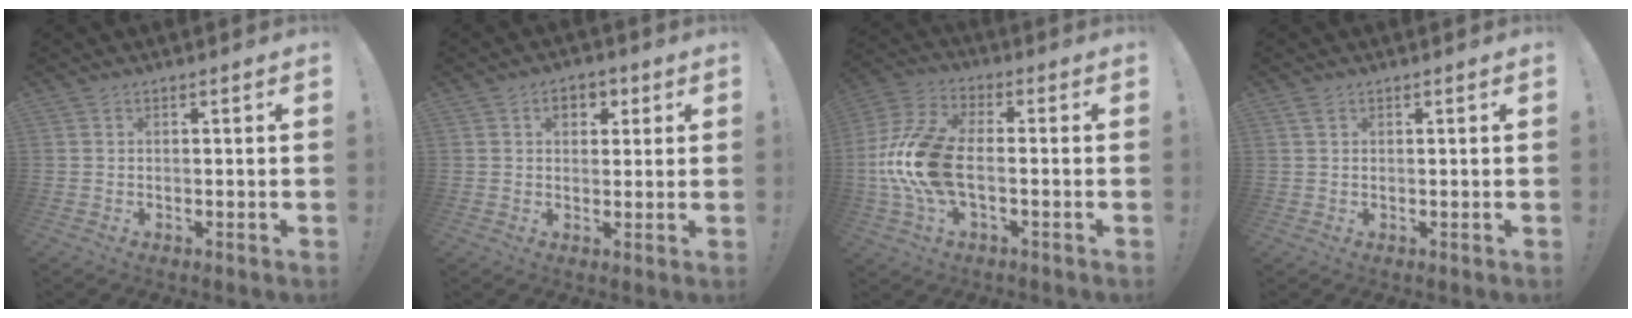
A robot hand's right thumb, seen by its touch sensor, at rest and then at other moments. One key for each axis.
{"total": 5.4, "fx": 1.9, "fy": 3.9, "fz": 3.2, "tx": -0.030, "ty": 0.001, "tz": 0.028}
{"total": 16.3, "fx": -2.2, "fy": 8.9, "fz": 13.5, "tx": -0.262, "ty": 0.007, "tz": -0.032}
{"total": 1.4, "fx": 0.9, "fy": 0.9, "fz": 0.5, "tx": -0.002, "ty": -0.001, "tz": 0.015}